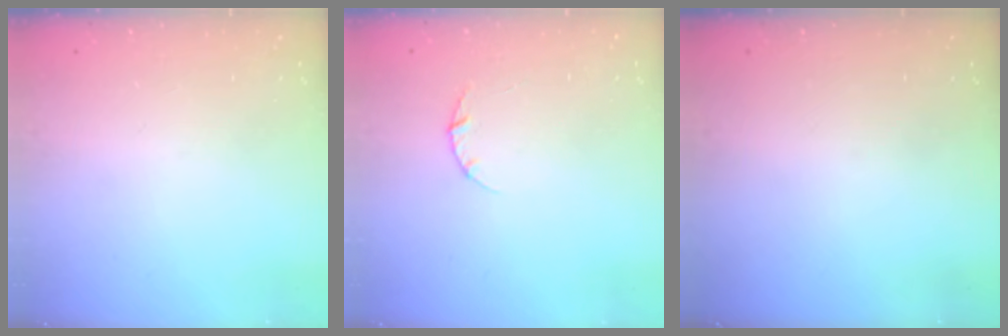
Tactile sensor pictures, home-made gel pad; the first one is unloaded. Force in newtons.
{"total": 2.8, "press": 2.8, "slide": 0.4}
{"total": 0.0}